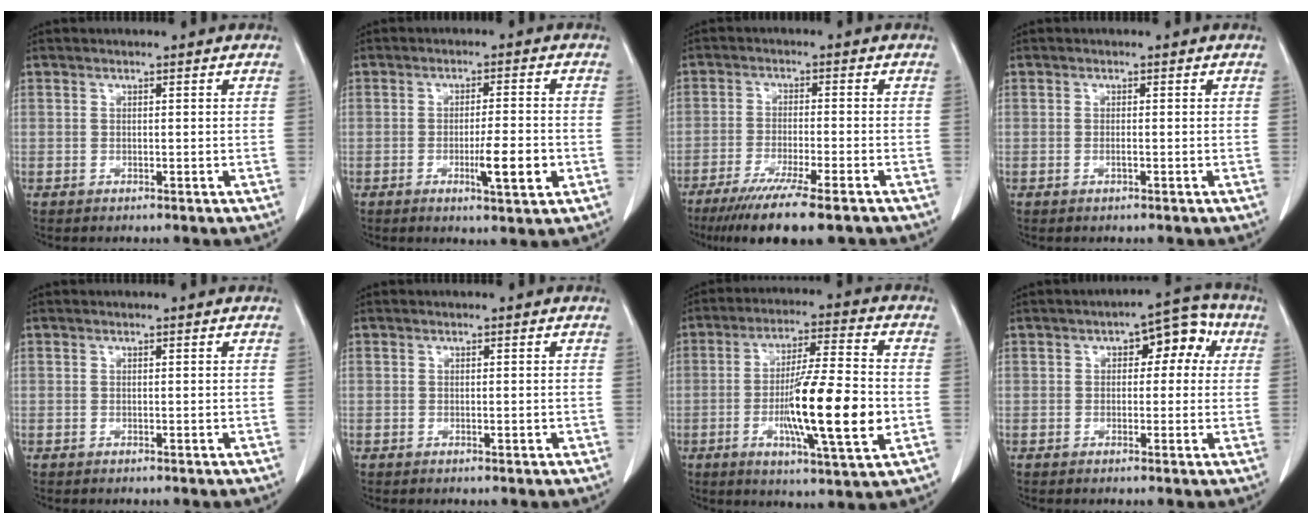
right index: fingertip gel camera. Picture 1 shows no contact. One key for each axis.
{"total": 6.2, "fx": -1.9, "fy": 0.6, "fz": 5.9, "tx": -0.094, "ty": -0.006, "tz": -0.024}
{"total": 12.1, "fx": -9.0, "fy": 0.8, "fz": 7.9, "tx": -0.123, "ty": -0.030, "tz": -0.141}
{"total": 0.6, "fx": -0.2, "fy": 0.0, "fz": 0.6, "tx": -0.012, "ty": 0.000, "tz": -0.003}
{"total": 0.0}
{"total": 0.6, "fx": -0.1, "fy": 0.1, "fz": 0.6, "tx": -0.009, "ty": 0.000, "tz": 0.002}
{"total": 15.6, "fx": -3.0, "fy": 1.0, "fz": 15.2, "tx": -0.259, "ty": -0.012, "tz": -0.050}
{"total": 6.8, "fx": 1.8, "fy": 3.5, "fz": 5.5, "tx": -0.058, "ty": 0.036, "tz": 0.017}